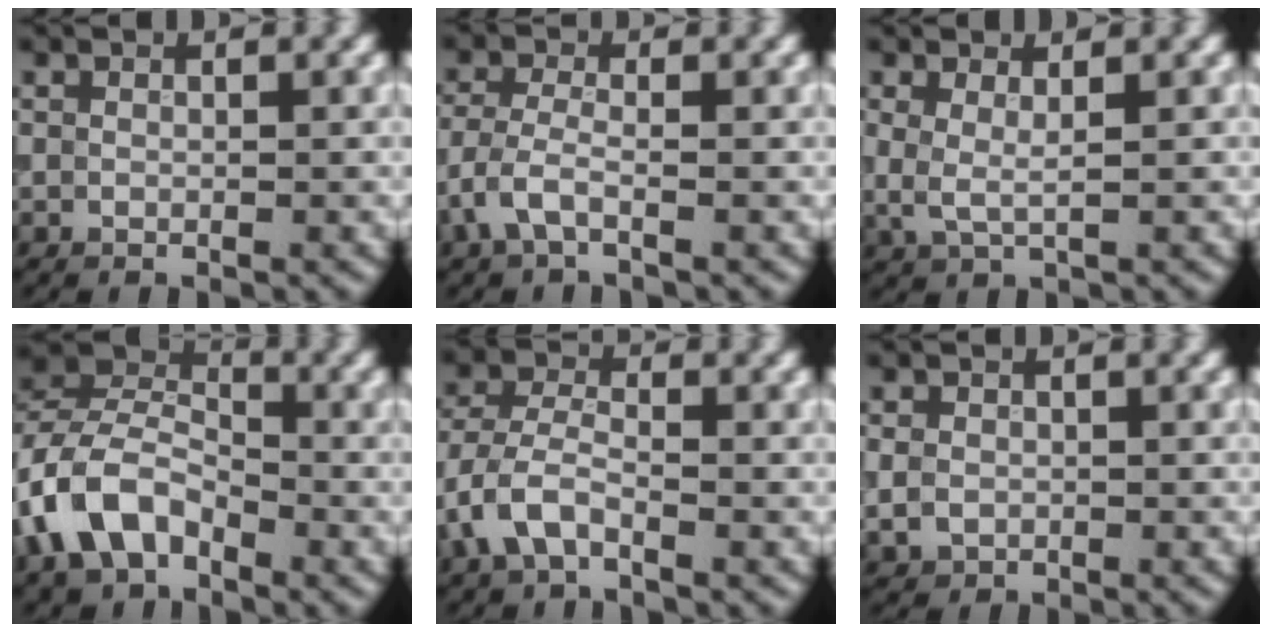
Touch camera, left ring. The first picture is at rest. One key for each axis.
{"total": 2.8, "fx": -1.4, "fy": 1.1, "fz": 2.1, "tx": -0.053, "ty": 0.002, "tz": -0.039}
{"total": 1.6, "fx": 0.6, "fy": 0.5, "fz": 1.4, "tx": -0.031, "ty": -0.007, "tz": 0.012}
{"total": 6.5, "fx": -3.3, "fy": 4.1, "fz": 3.7, "tx": -0.069, "ty": 0.008, "tz": -0.077}
{"total": 3.9, "fx": -1.8, "fy": 2.2, "fz": 2.7, "tx": -0.066, "ty": 0.004, "tz": -0.047}
{"total": 1.8, "fx": -0.2, "fy": 1.6, "fz": 0.9, "tx": -0.016, "ty": -0.004, "tz": -0.006}